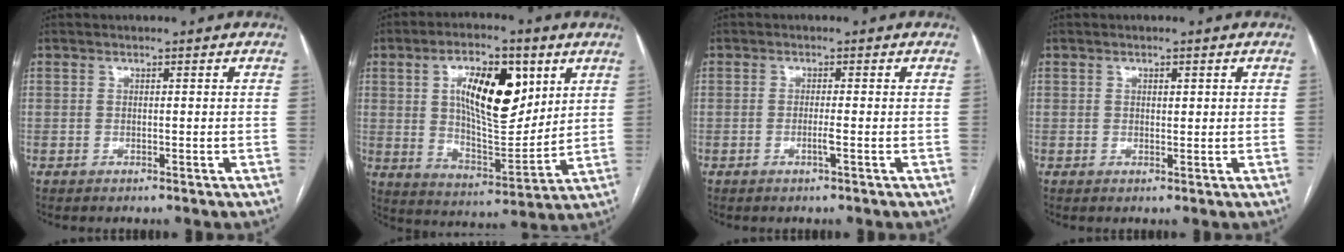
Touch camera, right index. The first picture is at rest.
{"total": 15.4, "force": [5.3, 5.9, 13.1], "torque": [-0.224, 0.008, 0.093]}
{"total": 1.6, "force": [-0.6, -0.3, 1.4], "torque": [-0.029, -0.003, -0.012]}
{"total": 1.1, "force": [0.4, 0.6, 0.8], "torque": [-0.013, -0.001, 0.006]}